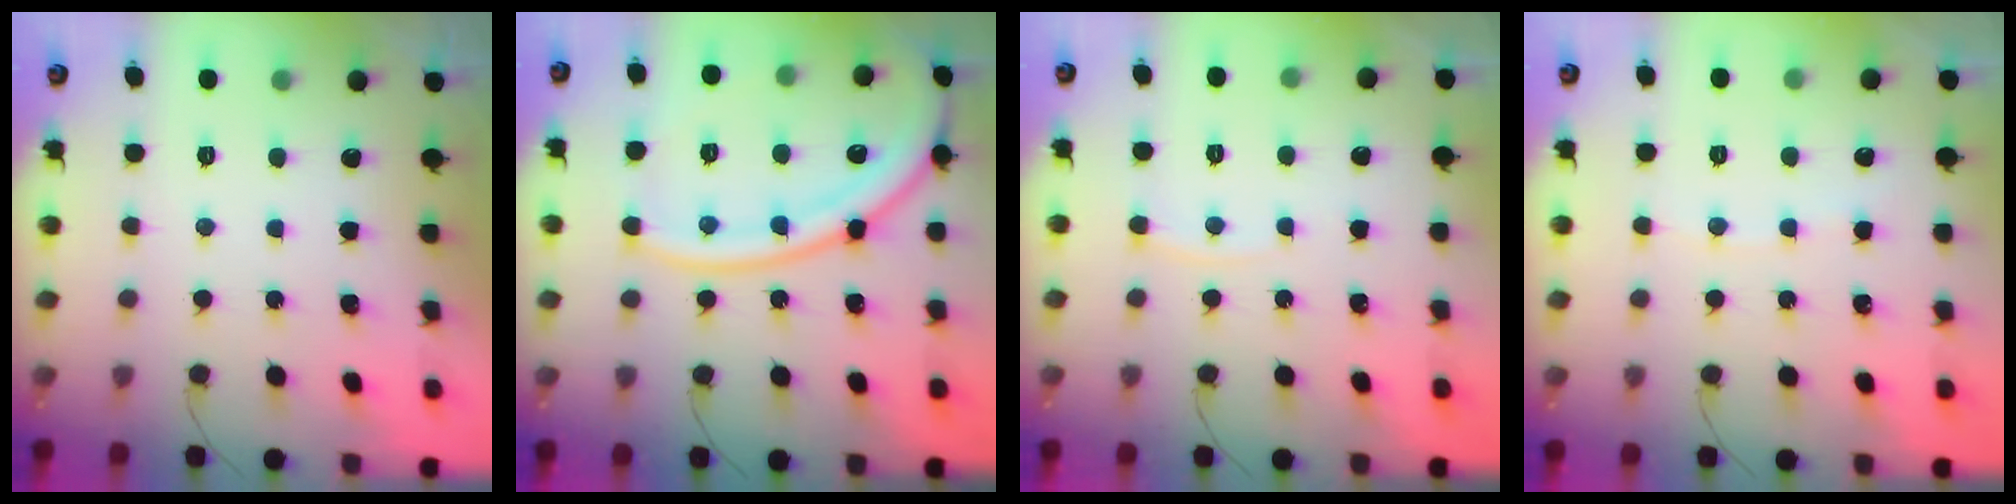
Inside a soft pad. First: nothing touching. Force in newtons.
{"total": 18.7, "press": 18.6, "slide": 2.3}
{"total": 3.6, "press": 3.6, "slide": 0.5}
{"total": 4.4, "press": 4.4, "slide": 0.4}